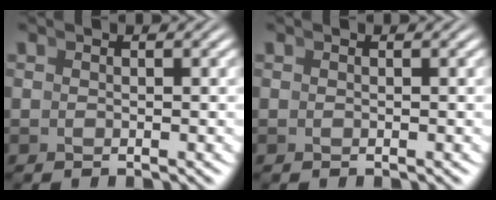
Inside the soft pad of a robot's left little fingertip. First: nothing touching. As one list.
[{"total": 0.0}]